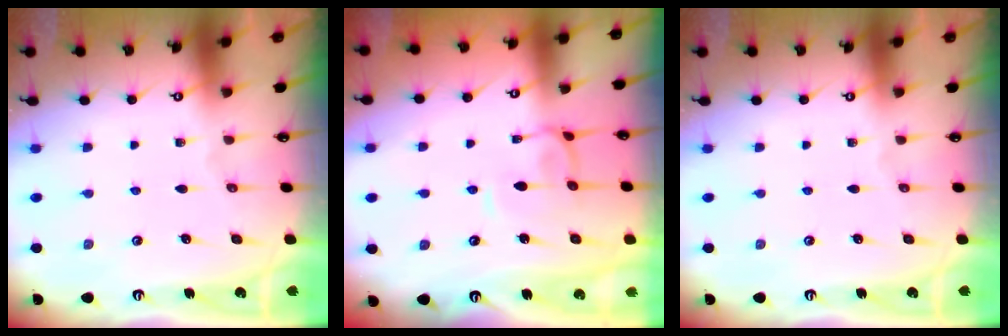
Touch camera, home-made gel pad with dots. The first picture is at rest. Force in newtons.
{"total": 1.7, "press": 1.6, "slide": 0.4}
{"total": 0.0}